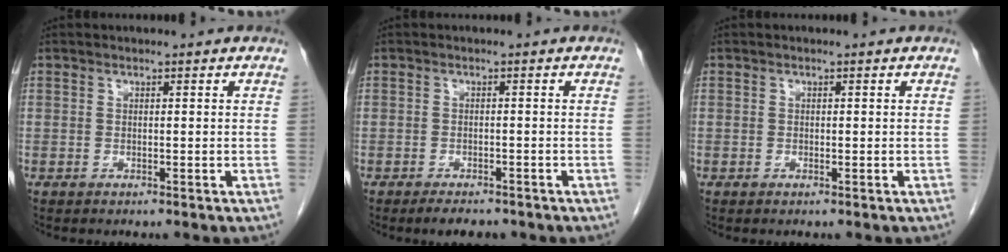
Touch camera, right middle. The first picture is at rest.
{"total": 3.0, "force": [-2.4, 1.1, 1.4], "torque": [-0.023, -0.003, -0.033]}
{"total": 0.0}